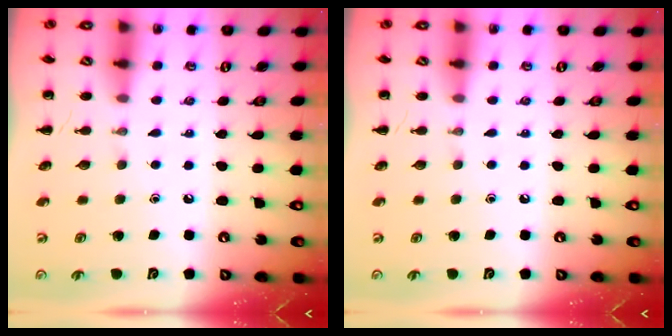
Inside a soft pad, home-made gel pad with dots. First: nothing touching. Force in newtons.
{"total": 0.0}